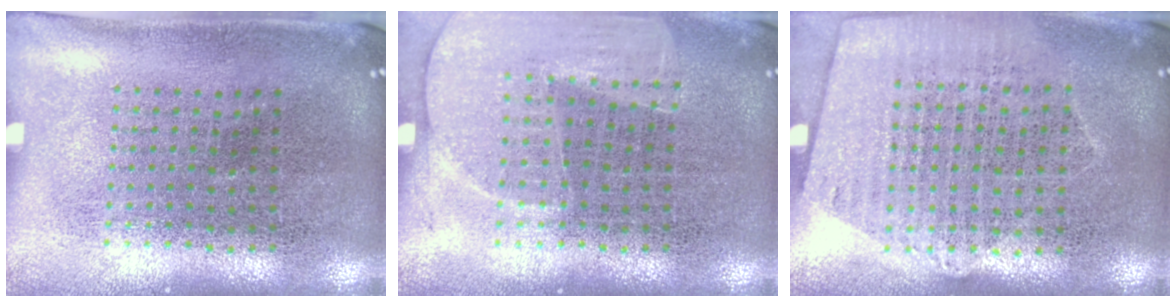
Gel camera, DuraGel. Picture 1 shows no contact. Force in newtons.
{"total": 1.5, "press": 1.4, "slide": 0.3}
{"total": 1.0, "press": 0.8, "slide": 0.5}